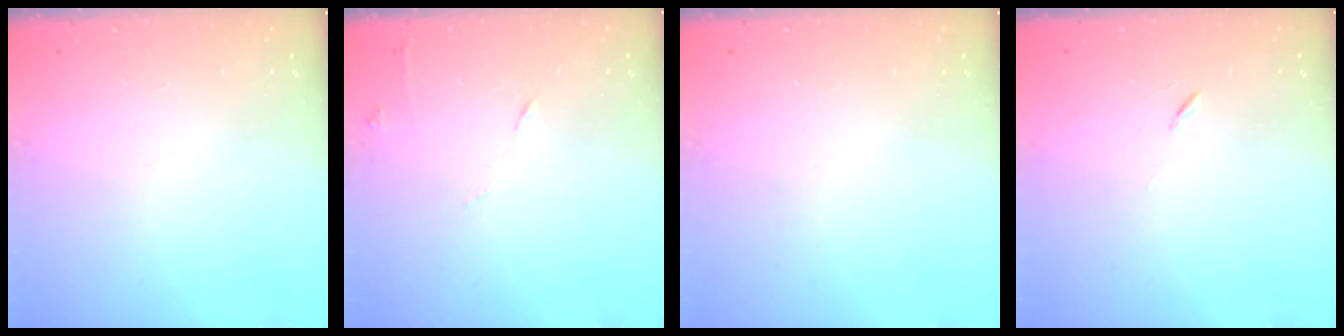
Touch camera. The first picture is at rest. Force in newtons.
{"total": 6.6, "press": 6.6, "slide": 0.8}
{"total": 0.0}
{"total": 5.8, "press": 5.4, "slide": 2.1}